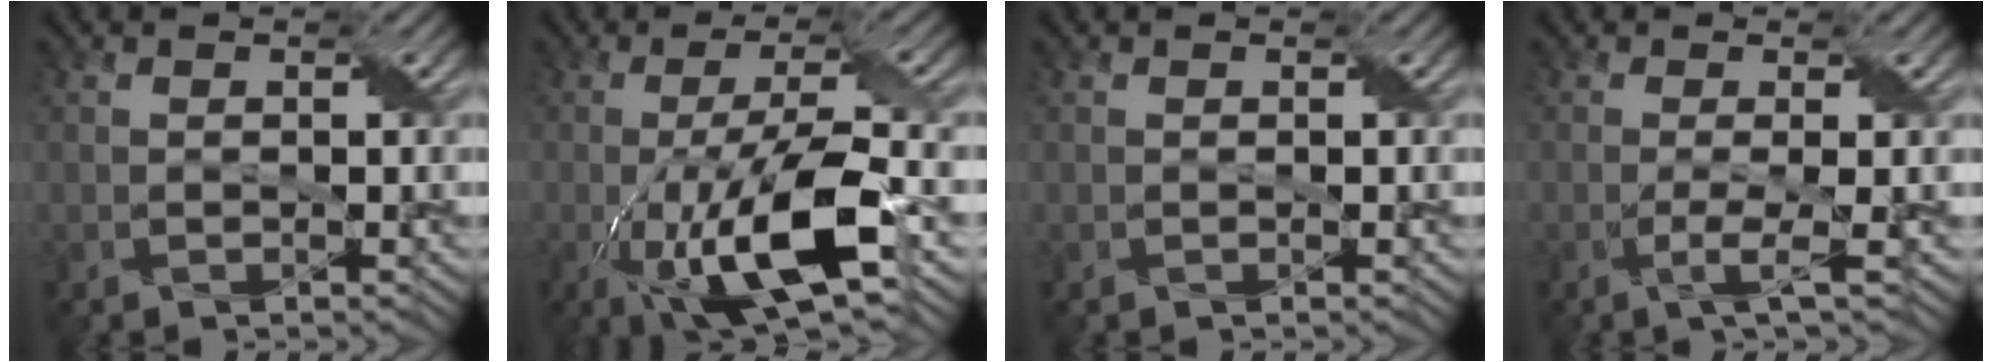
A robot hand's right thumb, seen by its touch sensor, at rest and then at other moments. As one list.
[{"total": 13.3, "force": [-5.0, 3.9, 11.7], "torque": [-0.219, -0.011, -0.093]}, {"total": 0.0}, {"total": 2.7, "force": [-0.5, 0.5, 2.7], "torque": [-0.045, 0.001, -0.016]}]